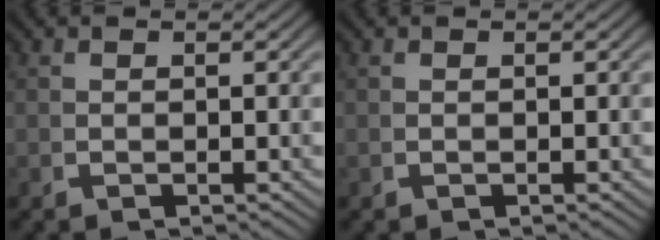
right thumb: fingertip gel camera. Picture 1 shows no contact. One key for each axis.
{"total": 0.0}